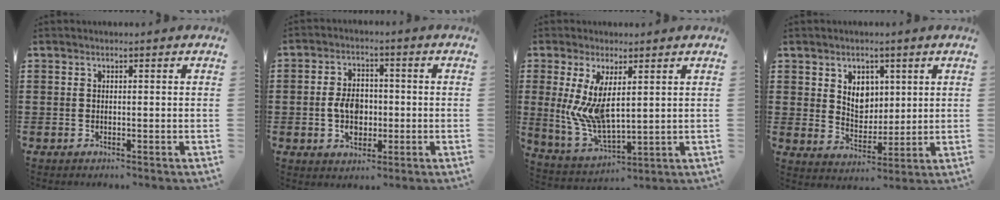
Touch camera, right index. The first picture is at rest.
{"total": 5.7, "force": [-0.8, 3.9, 4.1], "torque": [-0.072, 0.001, -0.020]}
{"total": 8.2, "force": [1.6, 3.5, 7.2], "torque": [-0.176, -0.015, 0.025]}
{"total": 5.1, "force": [2.3, 4.1, 2.0], "torque": [-0.043, 0.003, 0.039]}